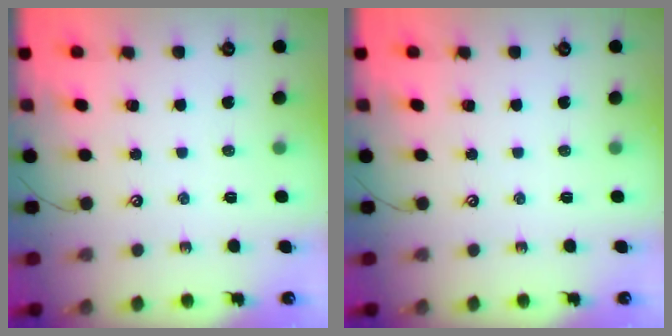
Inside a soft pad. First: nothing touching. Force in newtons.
{"total": 0.0}